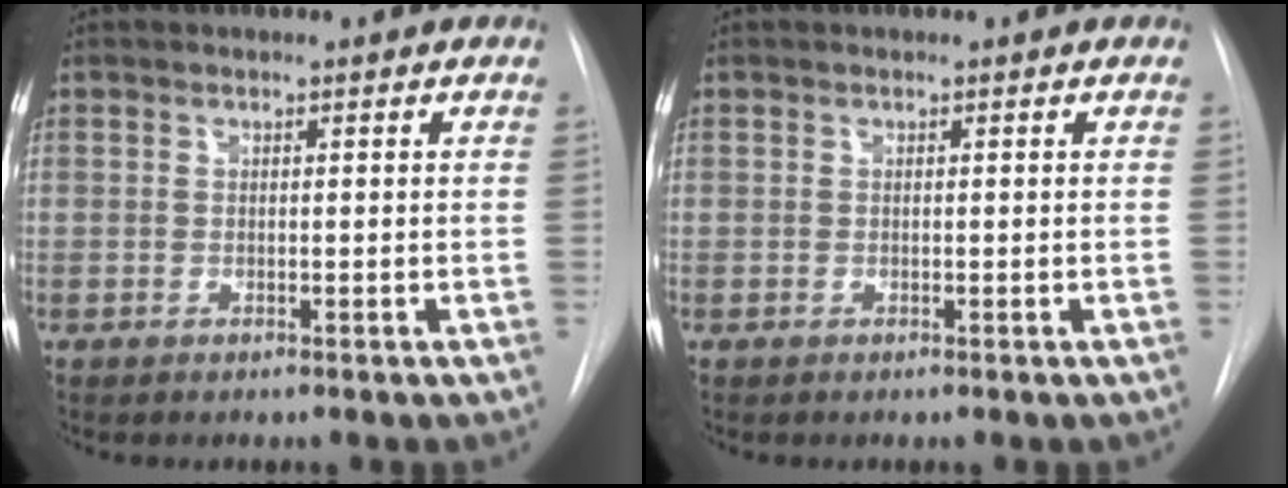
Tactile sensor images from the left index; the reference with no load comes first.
{"total": 0.0}